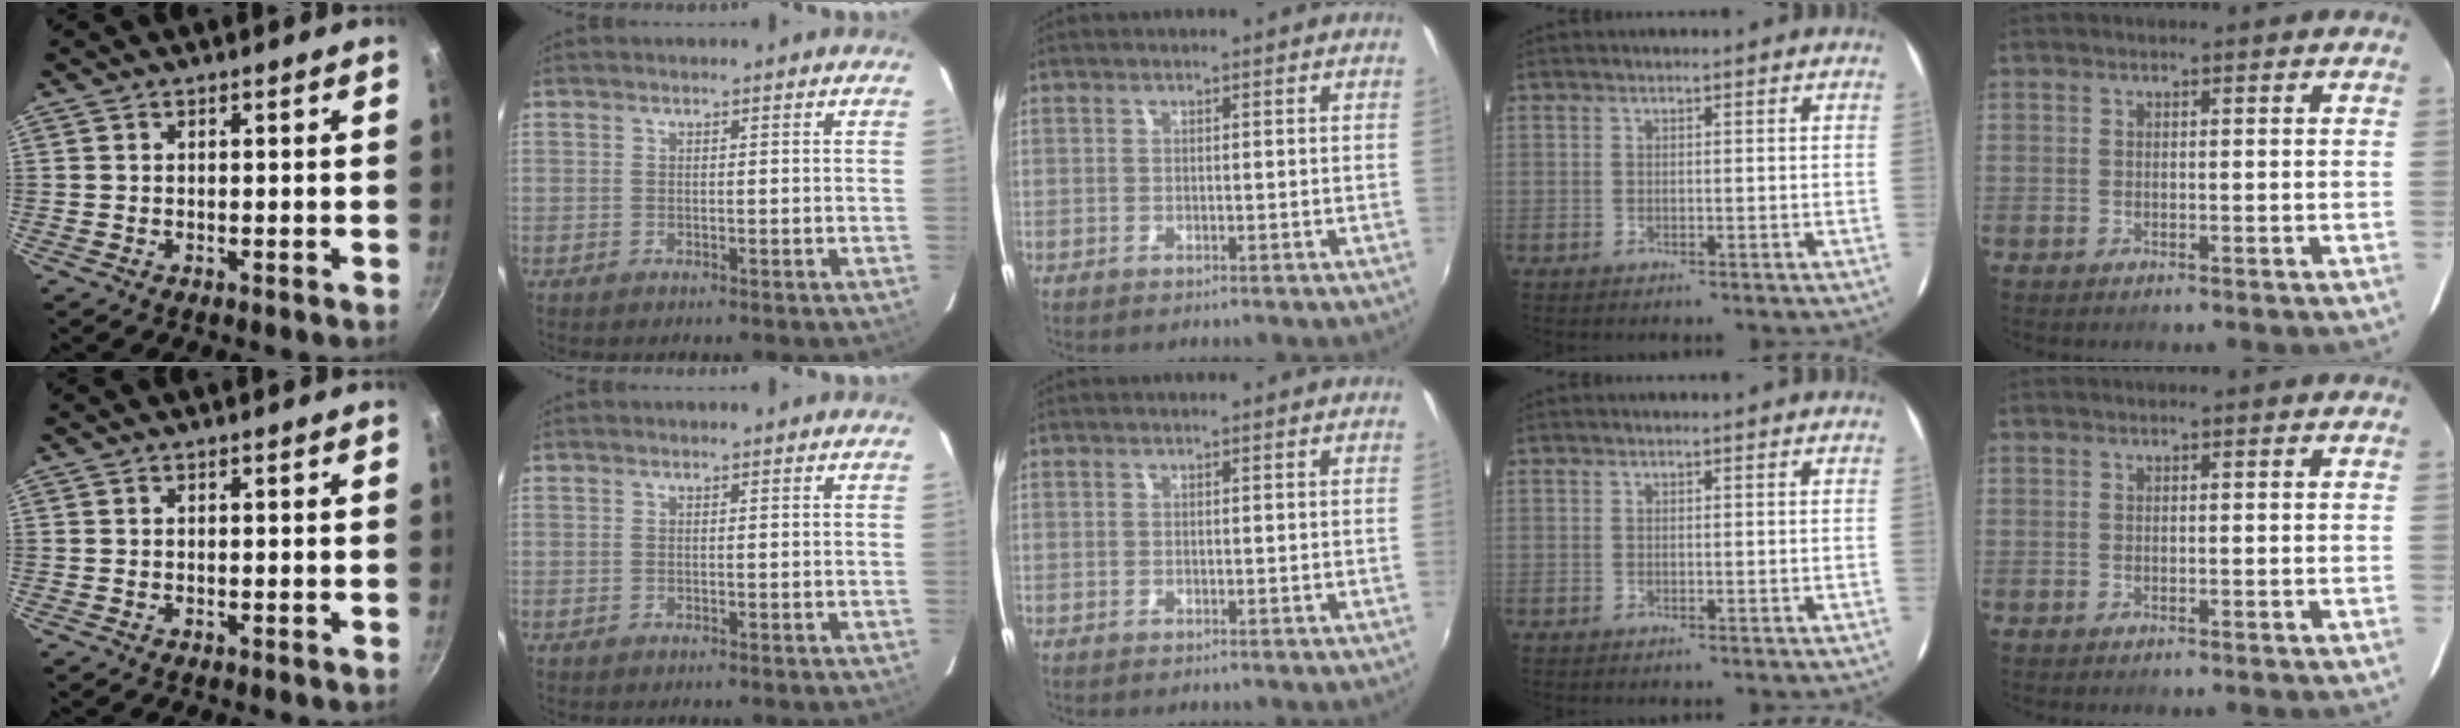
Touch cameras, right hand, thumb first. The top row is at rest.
{}